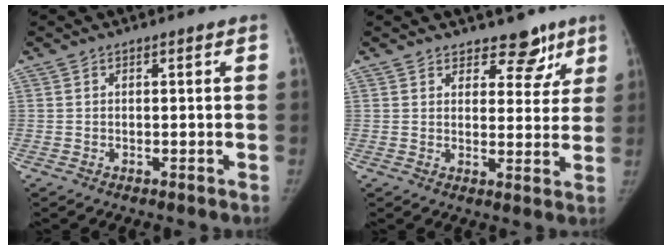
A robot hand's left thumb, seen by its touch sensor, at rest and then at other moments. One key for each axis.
{"total": 7.0, "fx": 5.2, "fy": 4.1, "fz": 2.2, "tx": 0.014, "ty": -0.029, "tz": 0.066}